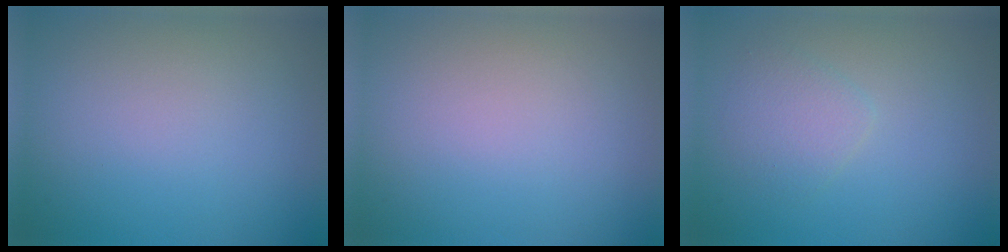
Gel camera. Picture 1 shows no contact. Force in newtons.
{"total": 0.0}
{"total": 1.9, "press": 1.9, "slide": 0.1}